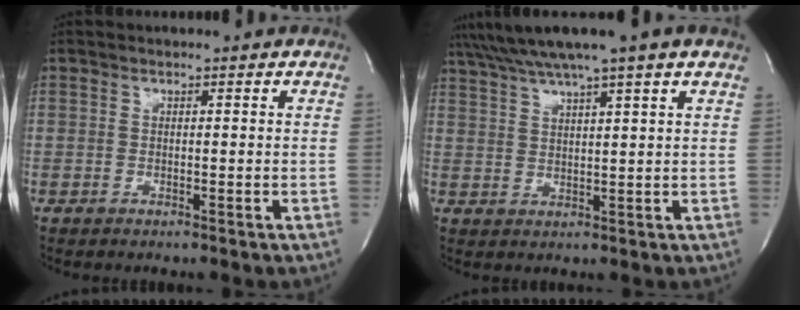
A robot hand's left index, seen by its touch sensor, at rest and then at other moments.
{"total": 9.3, "force": [7.3, -1.4, 5.5], "torque": [-0.101, 0.029, 0.109]}